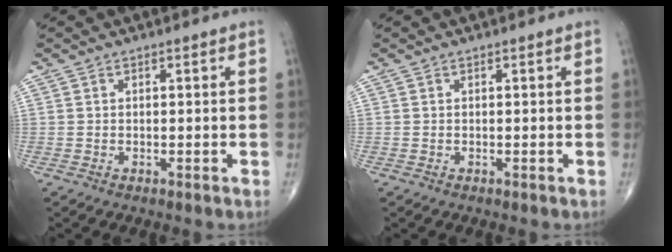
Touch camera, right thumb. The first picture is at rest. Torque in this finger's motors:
{"motor_torque": [-0.01, 0.01, 0.03, 0.03, 0.00]}